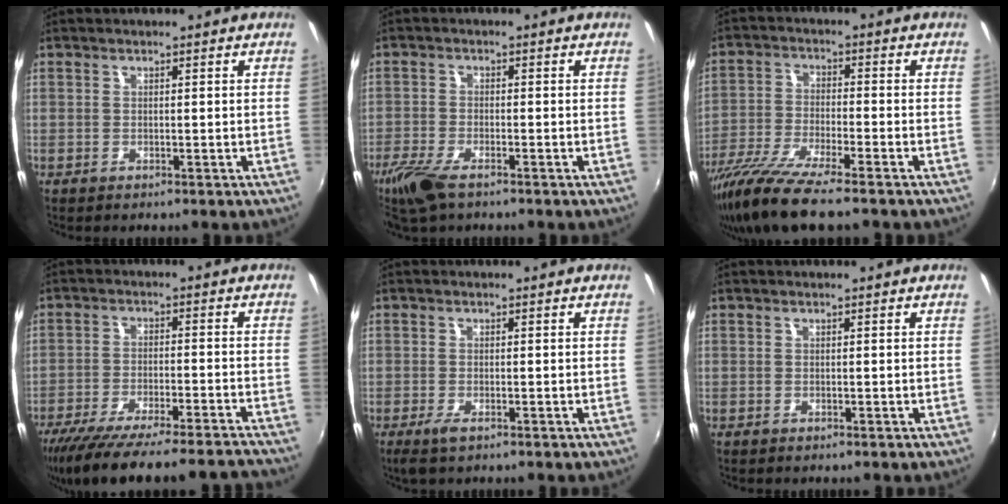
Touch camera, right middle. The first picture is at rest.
{"total": 7.0, "force": [-5.0, 2.2, 4.5], "torque": [-0.121, -0.022, -0.100]}
{"total": 12.9, "force": [-10.0, 1.3, 8.0], "torque": [-0.175, -0.040, -0.188]}
{"total": 20.4, "force": [-18.3, 1.5, 8.9], "torque": [-0.163, -0.036, -0.271]}
{"total": 2.3, "force": [-1.4, 0.5, 1.8], "torque": [-0.036, -0.010, -0.024]}
{"total": 0.0}